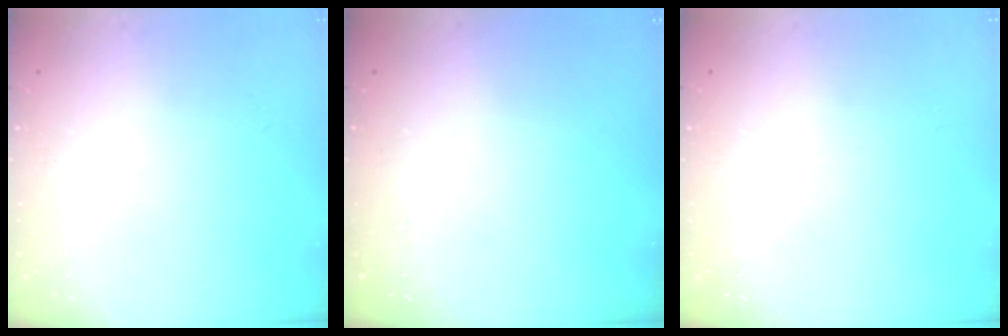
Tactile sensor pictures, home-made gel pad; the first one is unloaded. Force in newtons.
{"total": 0.0}
{"total": 0.0}